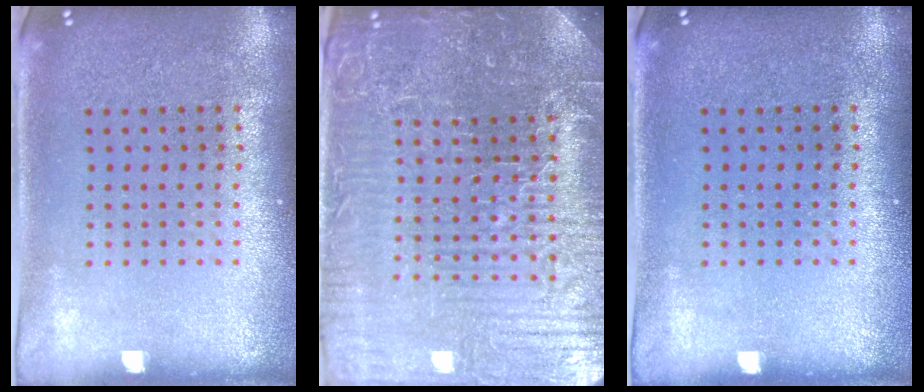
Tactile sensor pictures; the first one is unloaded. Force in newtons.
{"total": 6.2, "press": 5.6, "slide": 2.5}
{"total": 0.0}